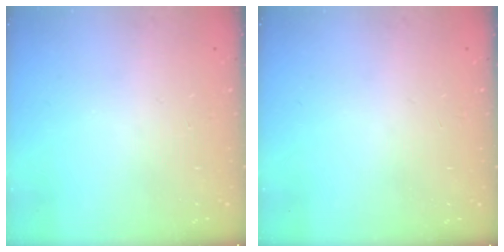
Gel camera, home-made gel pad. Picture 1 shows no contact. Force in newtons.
{"total": 0.0}